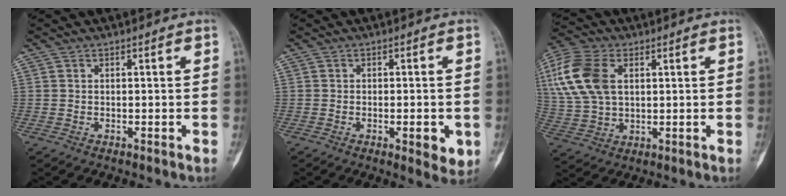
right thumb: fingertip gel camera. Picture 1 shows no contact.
{"total": 5.1, "force": [-1.4, 1.8, 4.5], "torque": [-0.049, -0.005, -0.015]}
{"total": 14.9, "force": [4.0, 9.4, 10.9], "torque": [-0.243, 0.005, 0.082]}